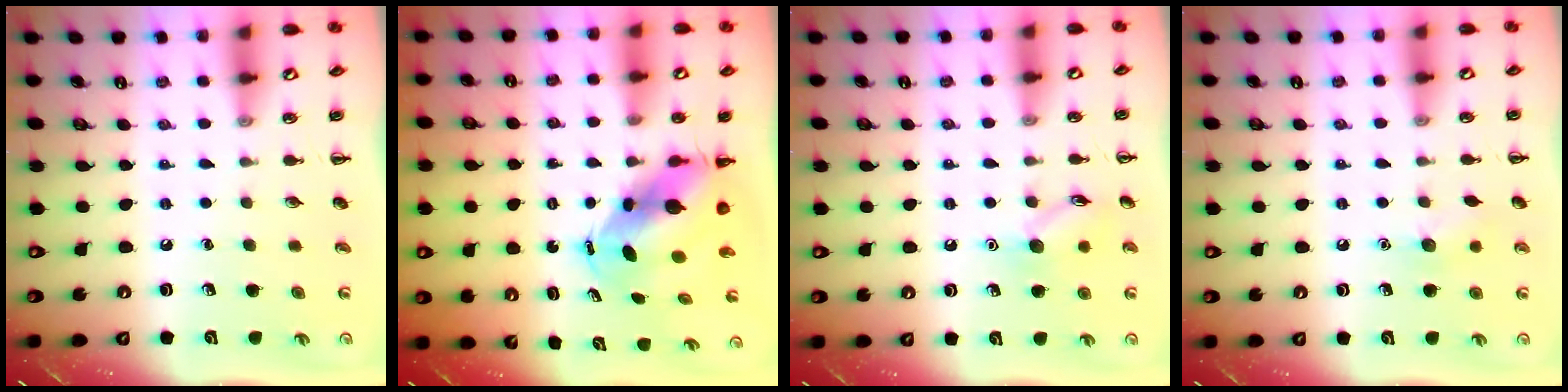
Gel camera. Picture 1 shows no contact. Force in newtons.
{"total": 6.7, "press": 6.5, "slide": 1.7}
{"total": 8.6, "press": 8.6, "slide": 0.9}
{"total": 7.4, "press": 7.2, "slide": 1.7}